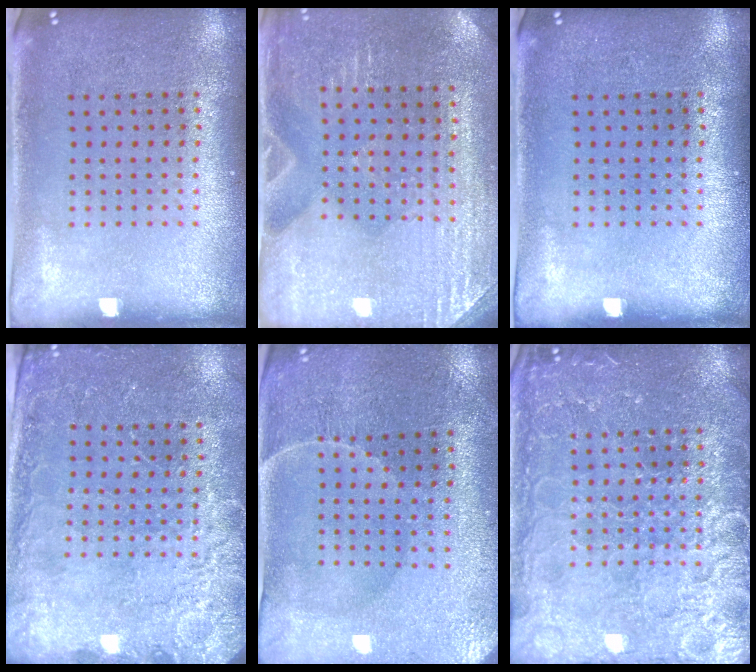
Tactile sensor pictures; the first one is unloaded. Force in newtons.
{"total": 3.0, "press": 2.9, "slide": 0.3}
{"total": 0.0}
{"total": 2.6, "press": 2.5, "slide": 0.5}
{"total": 0.9, "press": 0.8, "slide": 0.3}
{"total": 6.6, "press": 6.6, "slide": 0.9}